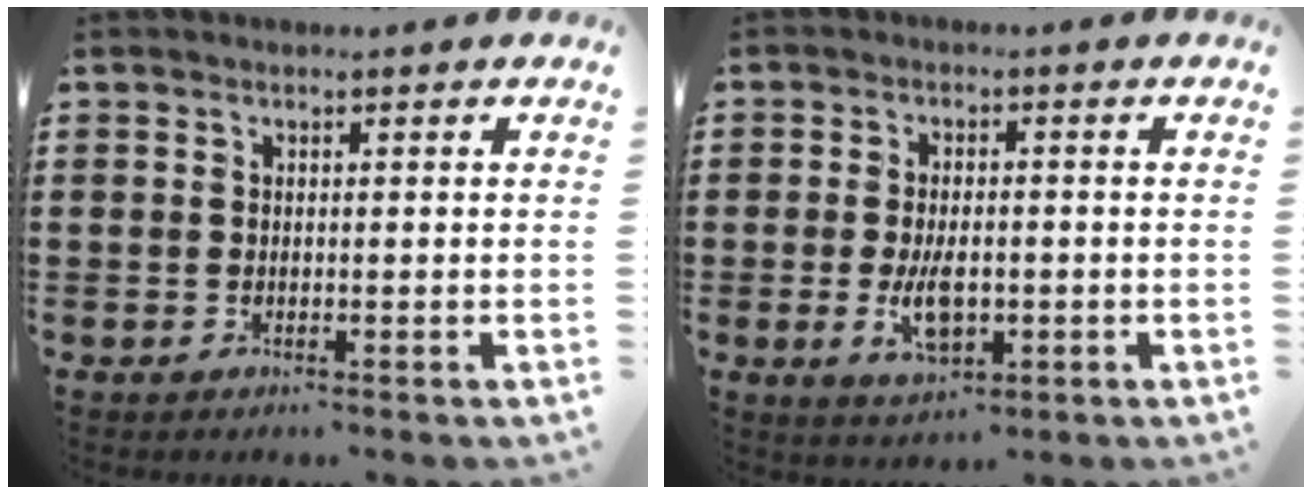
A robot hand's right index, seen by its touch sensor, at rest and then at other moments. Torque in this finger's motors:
{"motor_torque": [2.14, 0.00, 0.29, 0.08]}